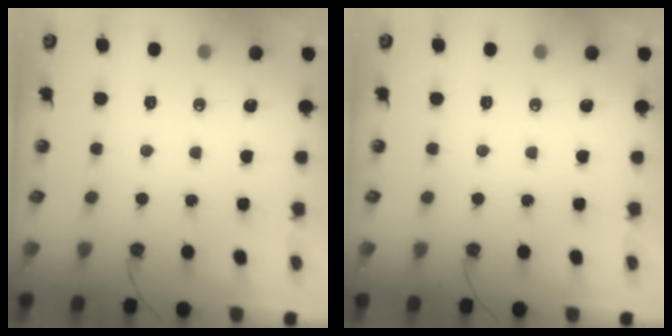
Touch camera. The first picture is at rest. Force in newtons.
{"total": 0.0}